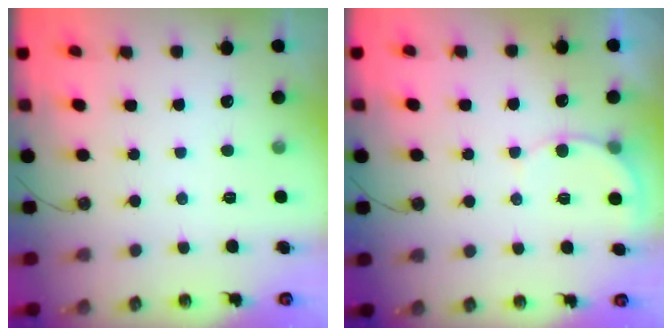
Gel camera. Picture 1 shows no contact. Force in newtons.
{"total": 5.2, "press": 5.2, "slide": 0.4}